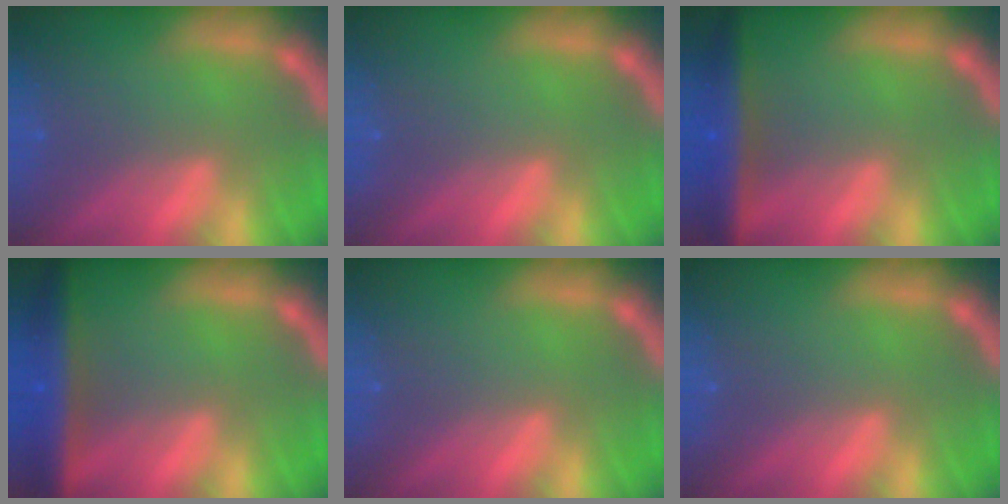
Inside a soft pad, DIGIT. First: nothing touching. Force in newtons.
{"total": 0.0}
{"total": 6.0}
{"total": 6.4}
{"total": 0.0}
{"total": 0.0}